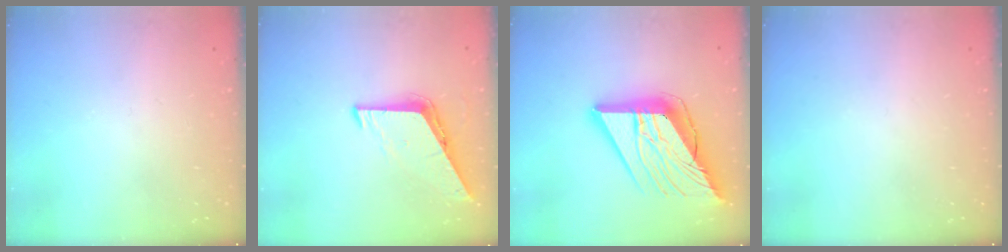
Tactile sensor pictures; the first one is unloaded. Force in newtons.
{"total": 8.4, "press": 8.4, "slide": 0.9}
{"total": 21.2, "press": 21.0, "slide": 2.6}
{"total": 0.0}